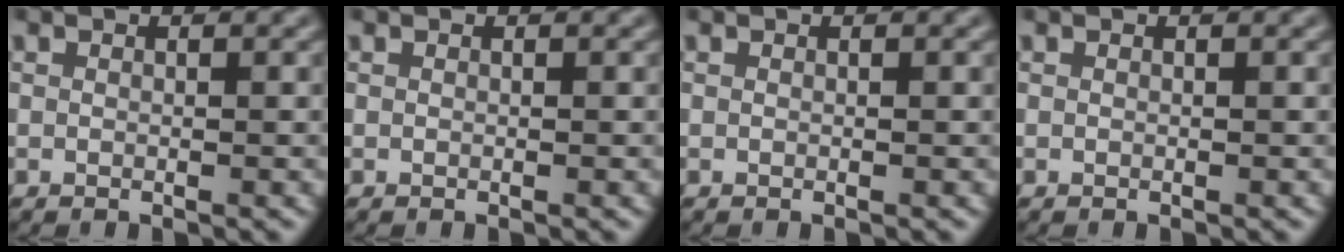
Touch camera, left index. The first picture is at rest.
{"total": 0.0}
{"total": 0.0}
{"total": 0.0}